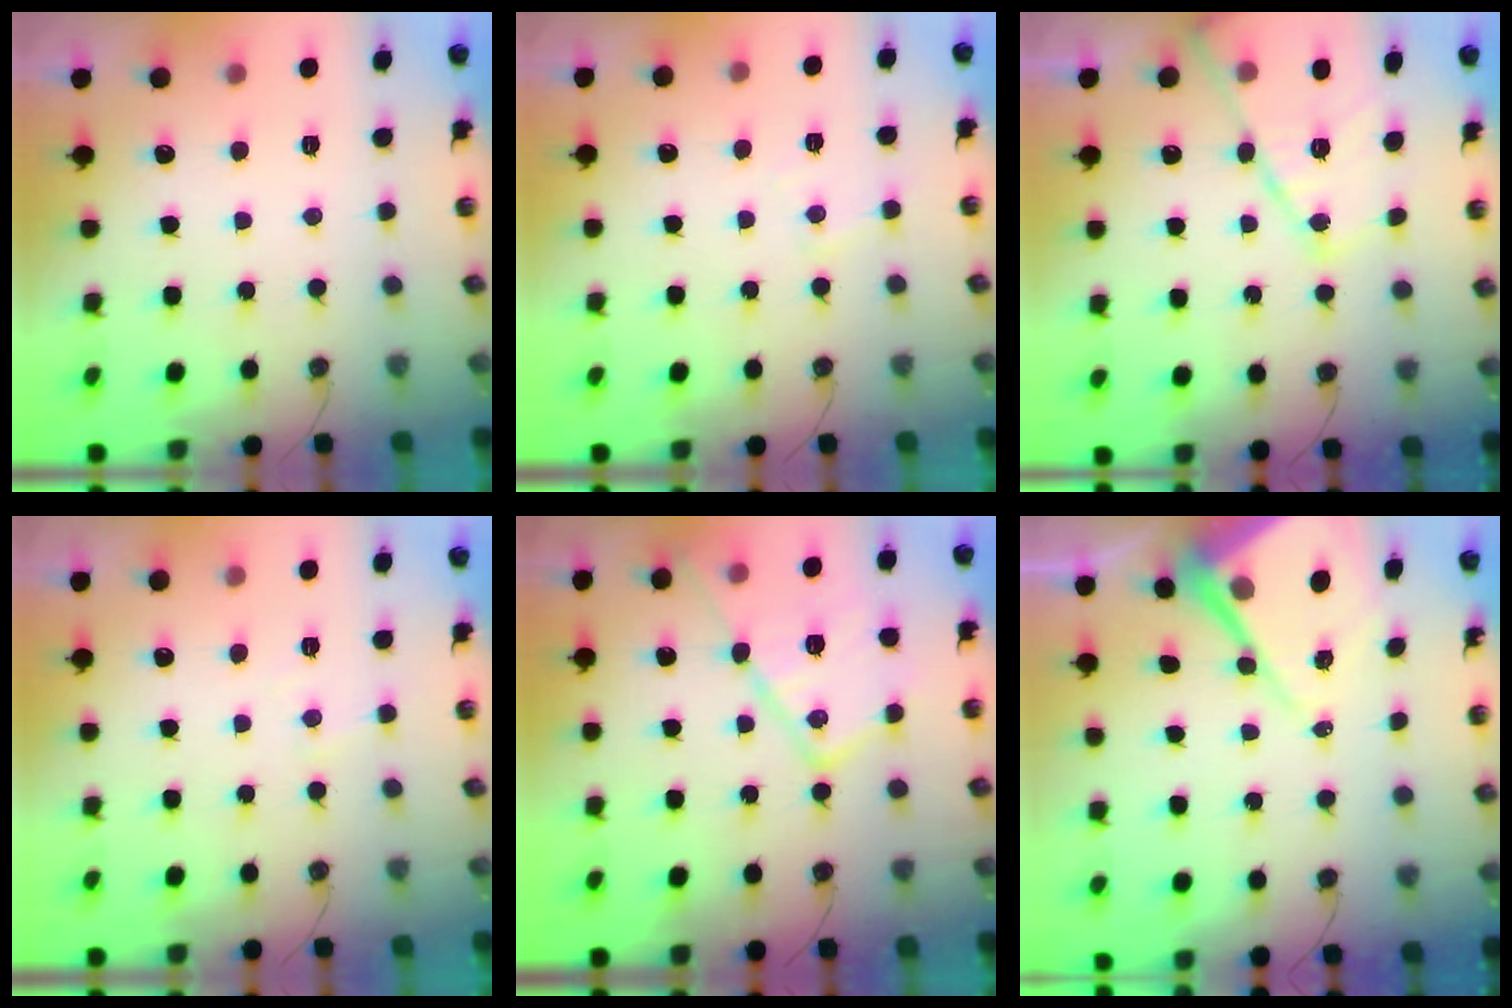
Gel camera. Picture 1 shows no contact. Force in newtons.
{"total": 5.0, "press": 5.0, "slide": 0.7}
{"total": 15.8, "press": 15.7, "slide": 1.3}
{"total": 3.0, "press": 2.9, "slide": 0.6}
{"total": 17.6, "press": 17.5, "slide": 1.5}
{"total": 12.1, "press": 12.0, "slide": 1.0}